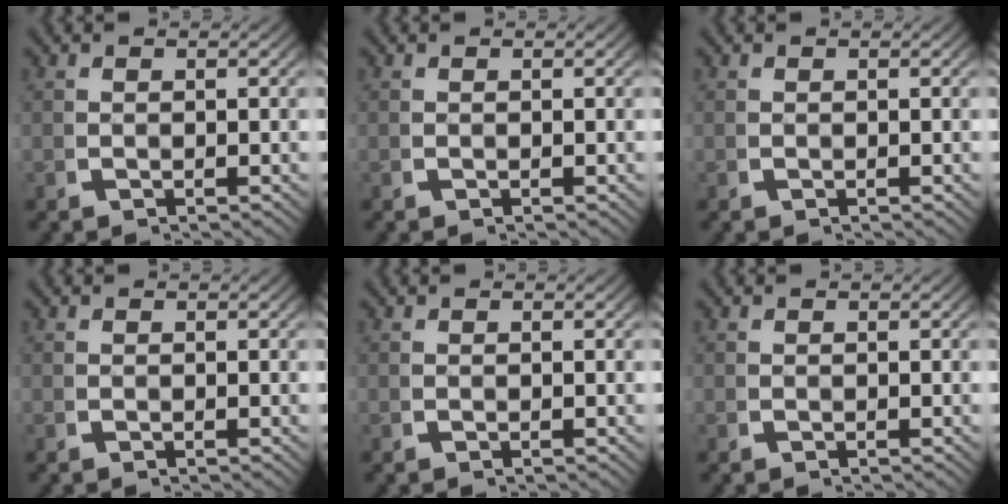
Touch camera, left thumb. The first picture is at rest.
{"total": 0.0}
{"total": 0.0}
{"total": 0.0}
{"total": 0.0}
{"total": 0.0}